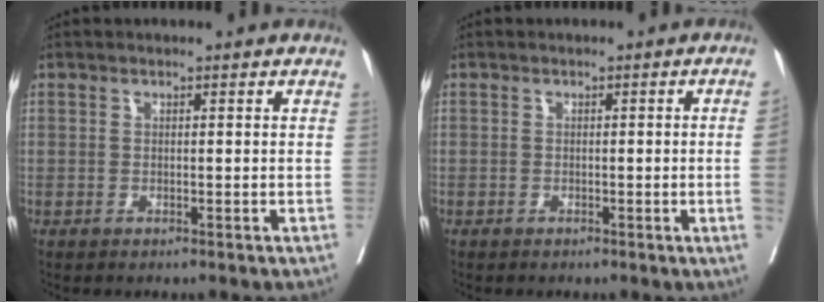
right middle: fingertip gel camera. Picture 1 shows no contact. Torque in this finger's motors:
{"motor_torque": [1.08, -1.06, -0.33, -0.21]}